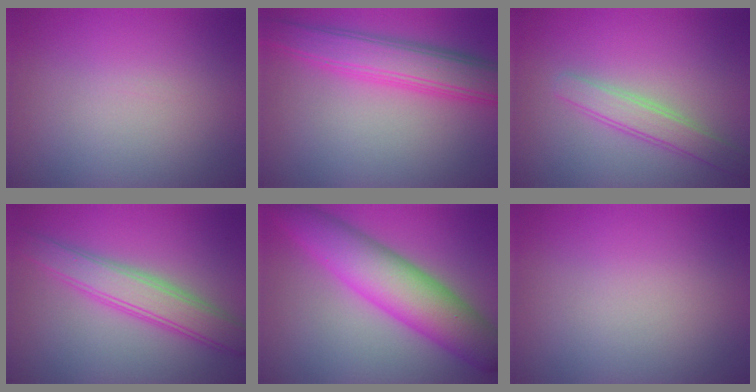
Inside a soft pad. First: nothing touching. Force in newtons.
{"total": 5.7, "press": 5.7, "slide": 0.1}
{"total": 2.7, "press": 2.7, "slide": 0.1}
{"total": 4.7, "press": 4.7, "slide": 0.1}
{"total": 8.6, "press": 8.6, "slide": 0.2}
{"total": 0.0}